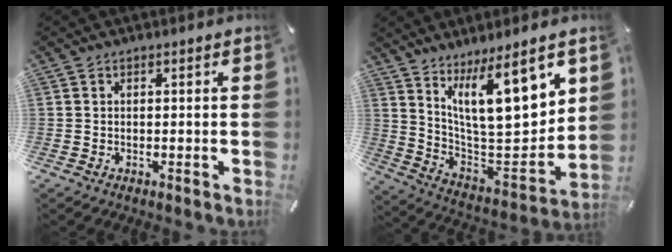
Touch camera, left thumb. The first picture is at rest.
{"total": 18.6, "force": [10.9, 6.8, 13.4], "torque": [-0.203, -0.076, 0.181]}